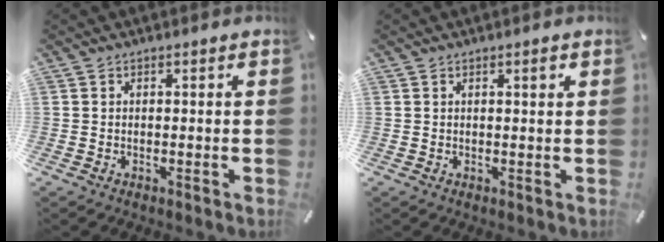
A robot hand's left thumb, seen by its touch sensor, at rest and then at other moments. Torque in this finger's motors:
{"motor_torque": [0.21, 0.24, 0.15, -0.18, 0.08]}